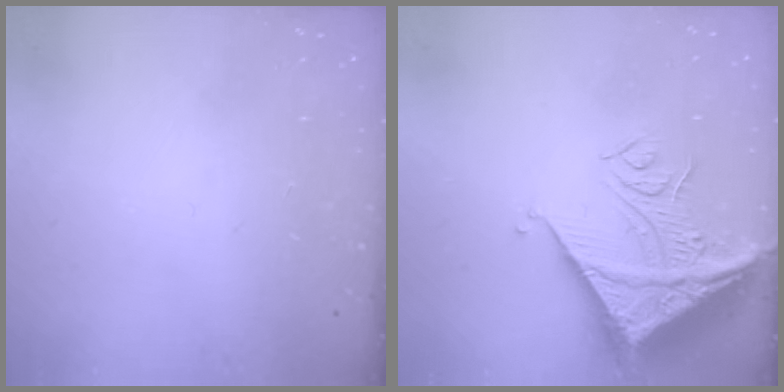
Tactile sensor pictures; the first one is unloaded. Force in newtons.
{"total": 14.2, "press": 14.1, "slide": 1.9}